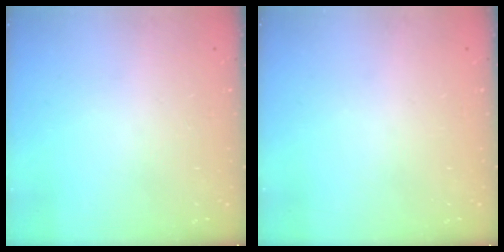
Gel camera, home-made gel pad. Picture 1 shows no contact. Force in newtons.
{"total": 0.0}